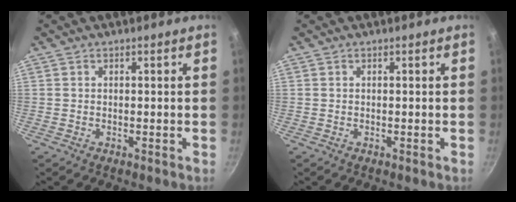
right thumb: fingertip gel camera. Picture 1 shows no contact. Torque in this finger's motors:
{"motor_torque": [0.00, 0.00, -0.17, -0.18, 0.00]}